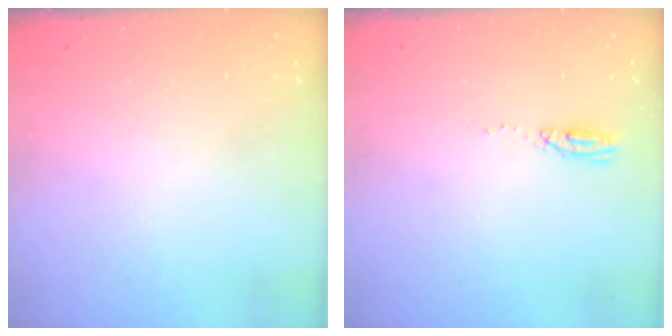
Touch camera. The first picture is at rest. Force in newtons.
{"total": 3.6, "press": 3.3, "slide": 1.5}